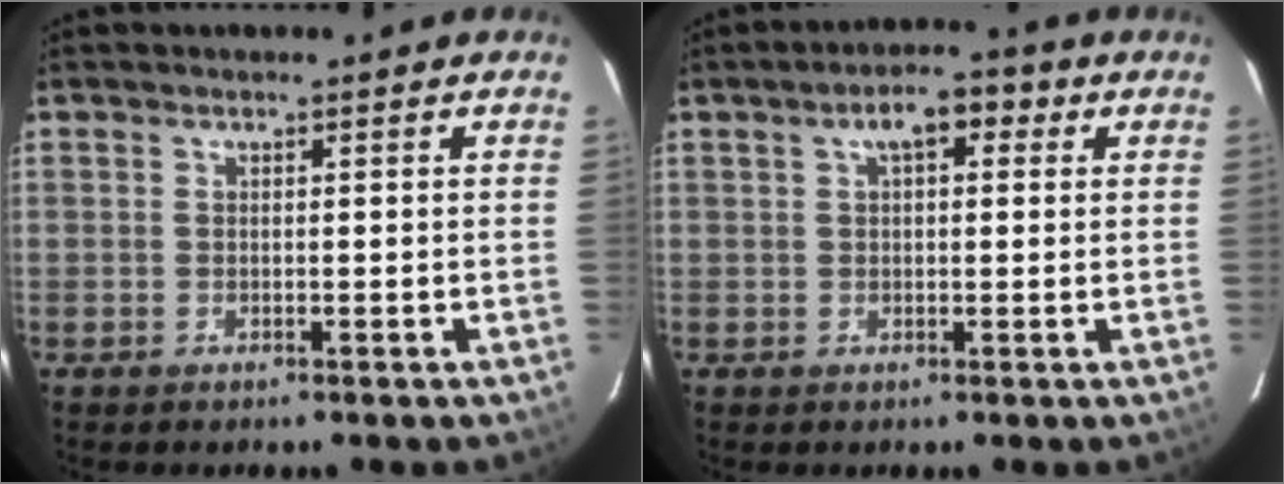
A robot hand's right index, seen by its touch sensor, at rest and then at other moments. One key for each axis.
{"total": 5.7, "fx": 2.2, "fy": 2.6, "fz": 4.5, "tx": -0.074, "ty": 0.023, "tz": 0.031}